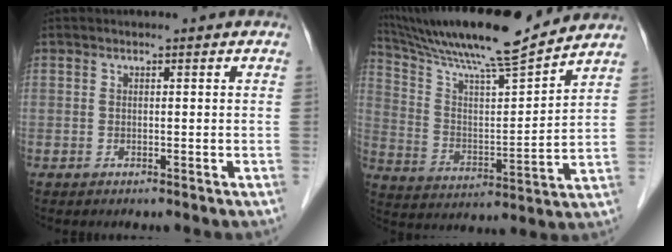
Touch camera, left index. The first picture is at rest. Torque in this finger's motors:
{"motor_torque": [1.04, -1.10, 0.53, 0.16]}